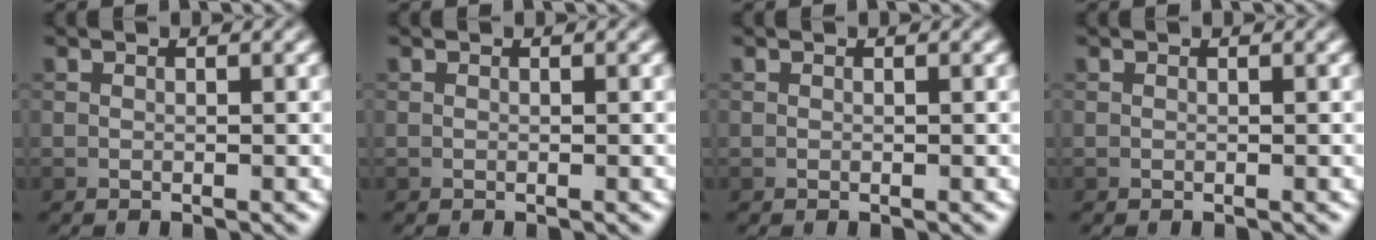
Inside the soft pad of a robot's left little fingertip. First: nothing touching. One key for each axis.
{"total": 0.0}
{"total": 0.0}
{"total": 0.0}